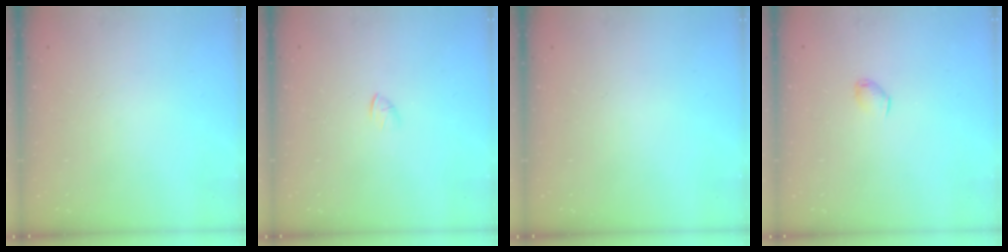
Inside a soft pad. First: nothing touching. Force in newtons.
{"total": 1.5, "press": 1.4, "slide": 0.4}
{"total": 0.0}
{"total": 3.0, "press": 3.0, "slide": 0.5}